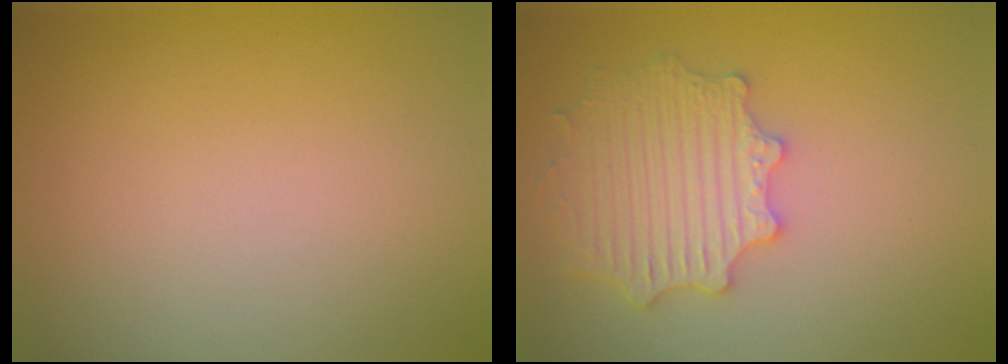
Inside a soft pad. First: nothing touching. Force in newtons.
{"total": 4.5, "press": 4.1, "slide": 1.7}